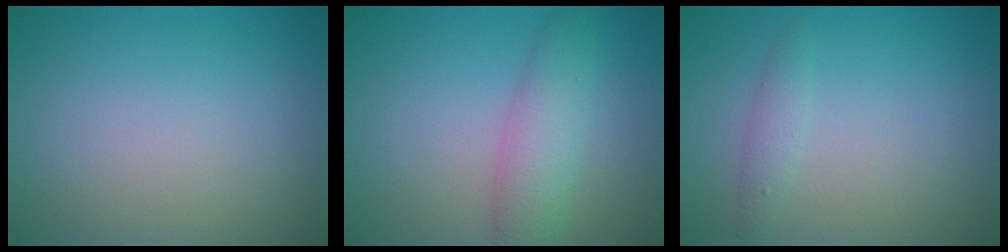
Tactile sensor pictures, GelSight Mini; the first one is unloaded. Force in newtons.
{"total": 3.8, "press": 3.8, "slide": 0.0}
{"total": 1.3, "press": 1.3, "slide": 0.0}